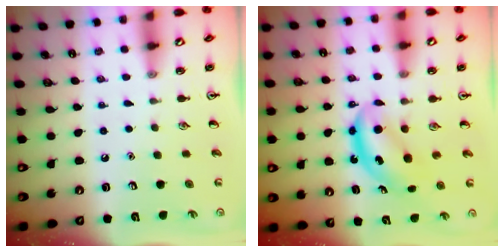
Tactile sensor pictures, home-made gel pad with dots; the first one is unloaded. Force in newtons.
{"total": 5.9, "press": 5.8, "slide": 1.3}